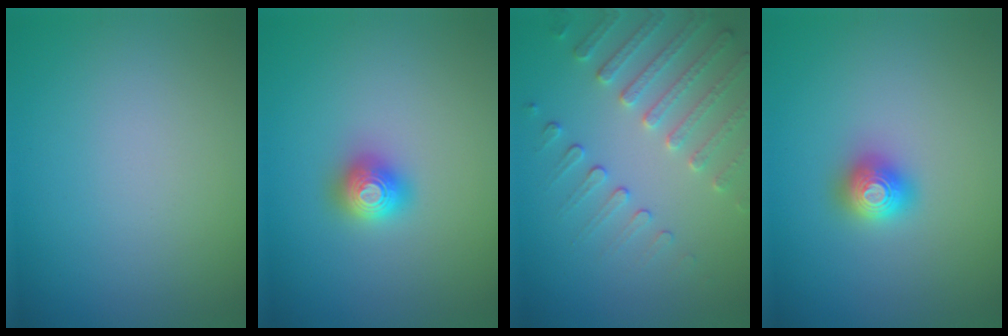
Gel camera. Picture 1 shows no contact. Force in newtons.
{"total": 2.0, "press": 2.0, "slide": 0.2}
{"total": 3.8, "press": 3.6, "slide": 1.1}
{"total": 2.0, "press": 2.0, "slide": 0.2}